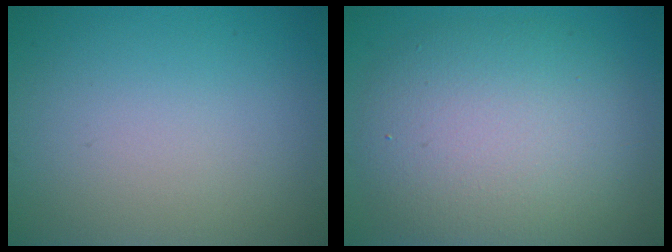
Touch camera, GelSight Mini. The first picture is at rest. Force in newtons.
{"total": 9.1, "press": 9.1, "slide": 0.3}